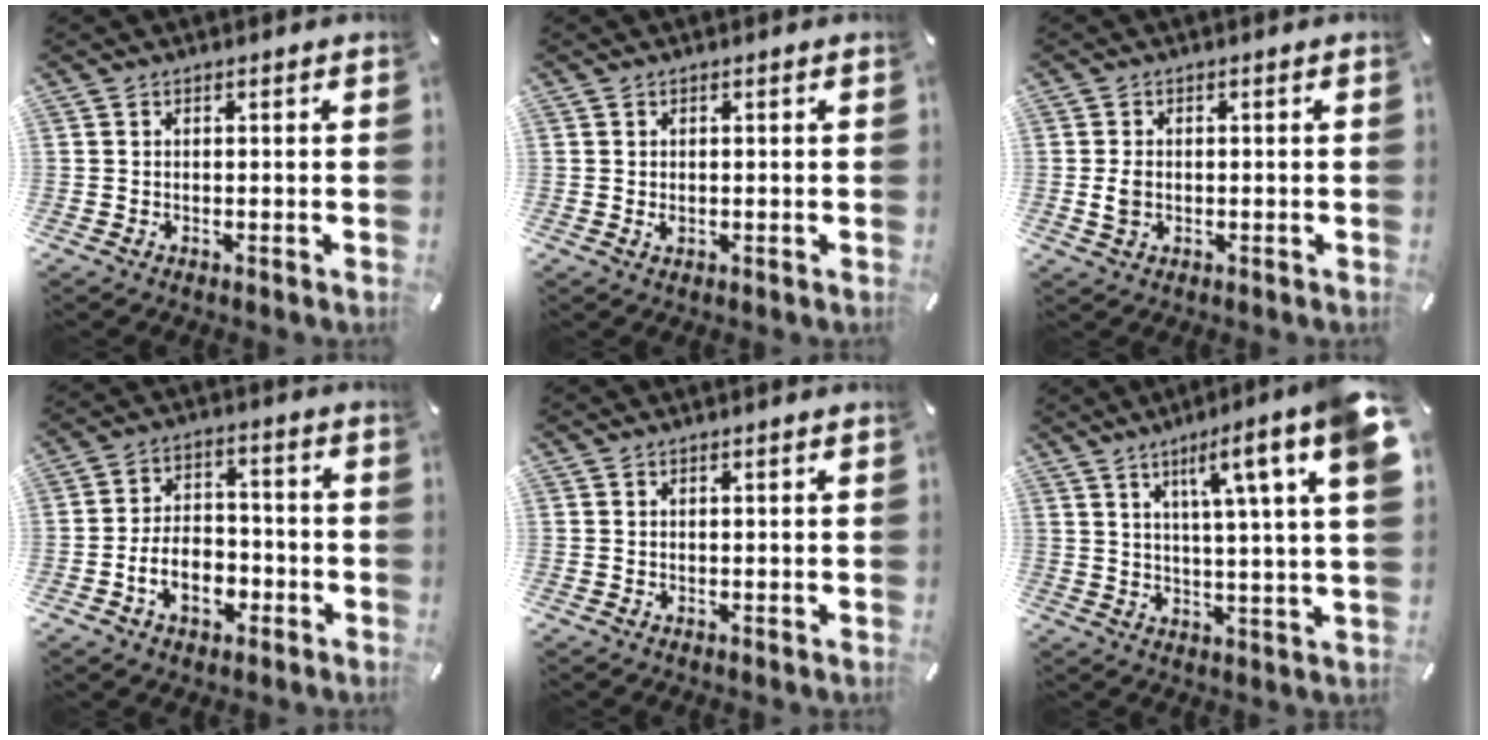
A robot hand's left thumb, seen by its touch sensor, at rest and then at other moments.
{"total": 0.9, "force": [-0.1, 0.6, 0.6], "torque": [-0.013, 0.000, -0.002]}
{"total": 2.6, "force": [-0.4, 1.9, 1.7], "torque": [-0.038, 0.002, -0.008]}
{"total": 10.0, "force": [-3.9, 7.1, 5.9], "torque": [-0.105, 0.017, -0.071]}
{"total": 0.6, "force": [0.2, 0.0, 0.5], "torque": [-0.008, 0.000, 0.003]}
{"total": 13.5, "force": [7.1, 0.7, 11.5], "torque": [-0.177, -0.039, 0.100]}